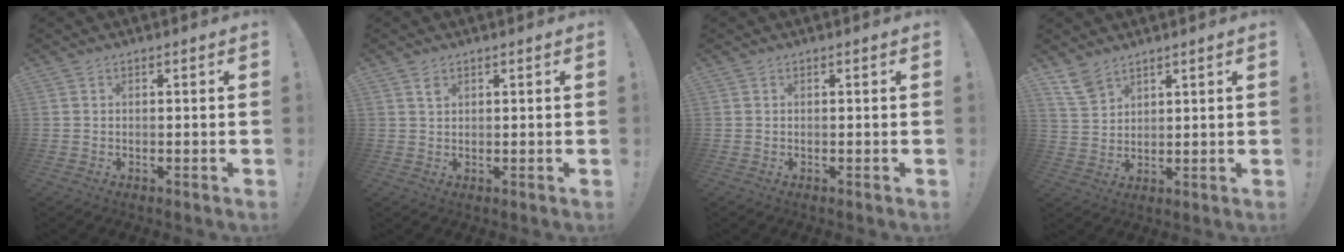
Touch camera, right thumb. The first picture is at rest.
{"total": 1.7, "force": [1.1, 0.9, 0.9], "torque": [-0.011, -0.004, 0.019]}
{"total": 0.0}
{"total": 7.2, "force": [5.5, 3.5, 3.0], "torque": [-0.062, -0.023, 0.109]}